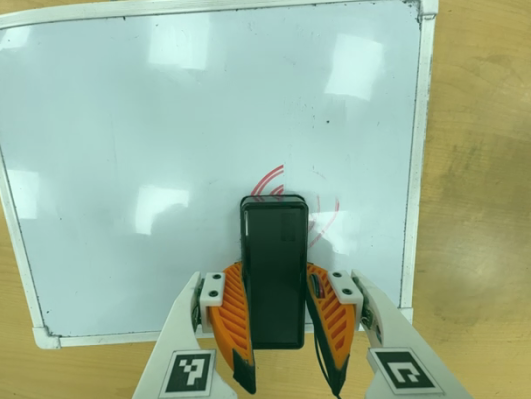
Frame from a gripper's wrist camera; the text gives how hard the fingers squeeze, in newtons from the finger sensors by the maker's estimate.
{"total": 7.6, "left": 6.7, "right": 8.6}